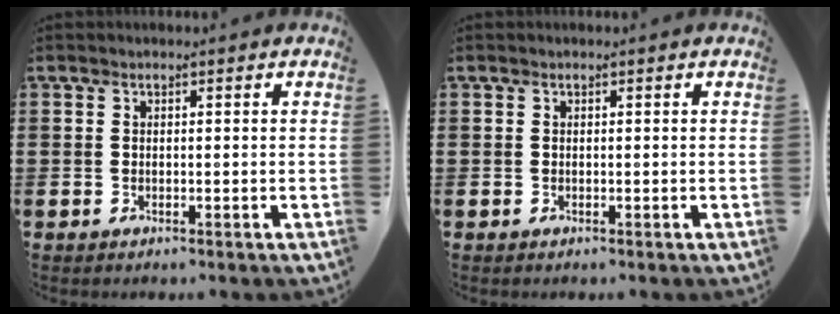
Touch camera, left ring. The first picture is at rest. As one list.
[{"total": 0.0}]